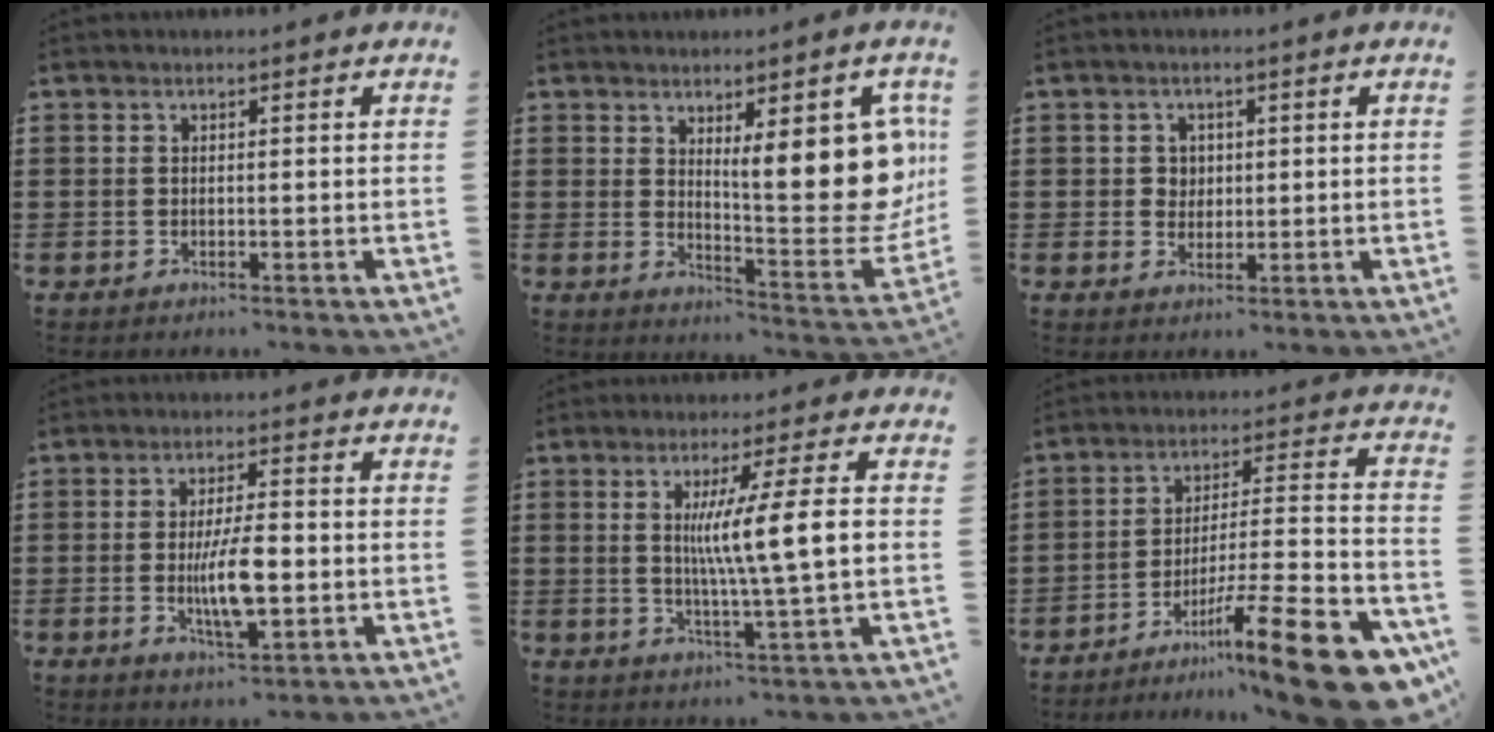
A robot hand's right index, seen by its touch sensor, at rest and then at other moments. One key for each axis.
{"total": 13.8, "fx": 4.4, "fy": 4.8, "fz": 12.1, "tx": -0.150, "ty": -0.026, "tz": 0.076}
{"total": 2.3, "fx": 0.5, "fy": 2.2, "fz": 0.7, "tx": -0.022, "ty": 0.011, "tz": 0.007}
{"total": 8.1, "fx": -1.1, "fy": 2.4, "fz": 7.6, "tx": -0.158, "ty": -0.009, "tz": -0.025}
{"total": 9.0, "fx": 0.9, "fy": -0.4, "fz": 9.0, "tx": -0.164, "ty": -0.004, "tz": 0.007}
{"total": 16.8, "fx": -10.8, "fy": 1.6, "fz": 12.7, "tx": -0.176, "ty": 0.044, "tz": -0.182}